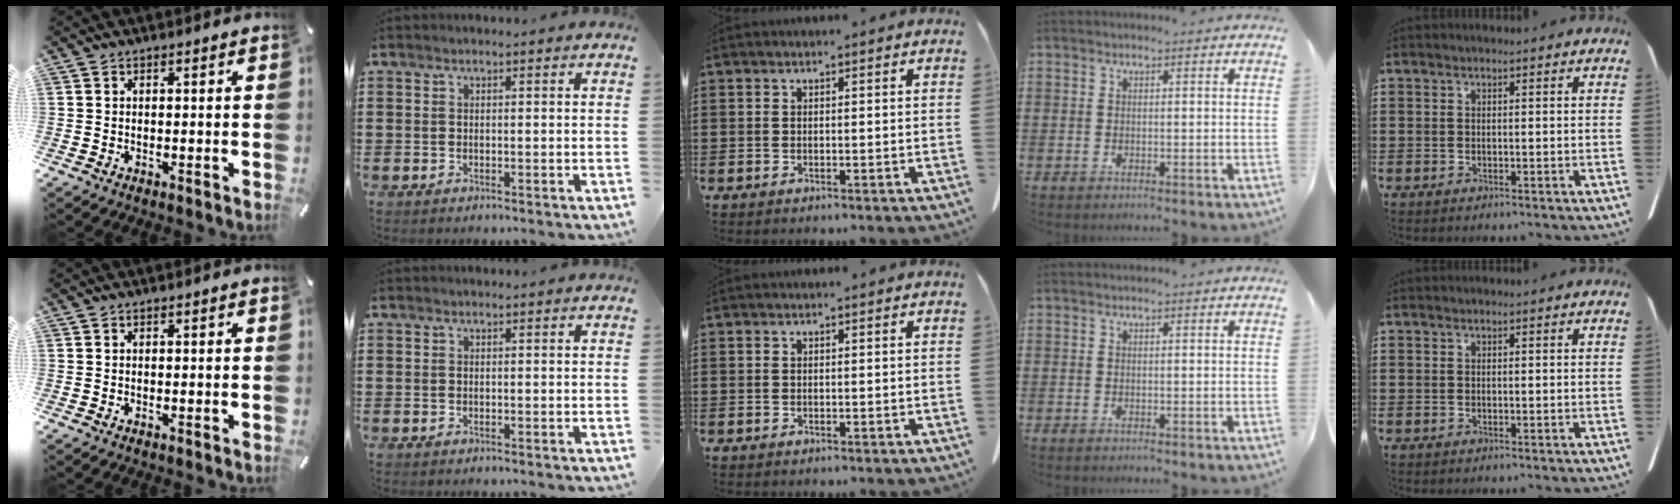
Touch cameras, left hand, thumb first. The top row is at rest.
{}